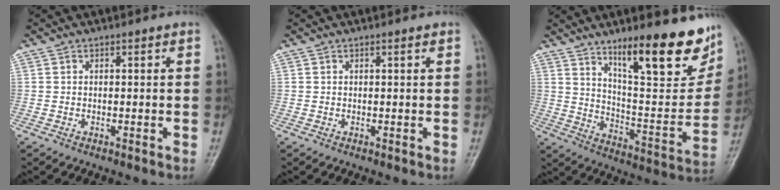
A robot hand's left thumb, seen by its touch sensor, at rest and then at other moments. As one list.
[{"total": 0.5, "force": [0.3, 0.1, 0.4], "torque": [-0.007, -0.001, 0.004]}, {"total": 22.2, "force": [14.1, 5.9, 16.1], "torque": [-0.190, -0.078, 0.224]}]